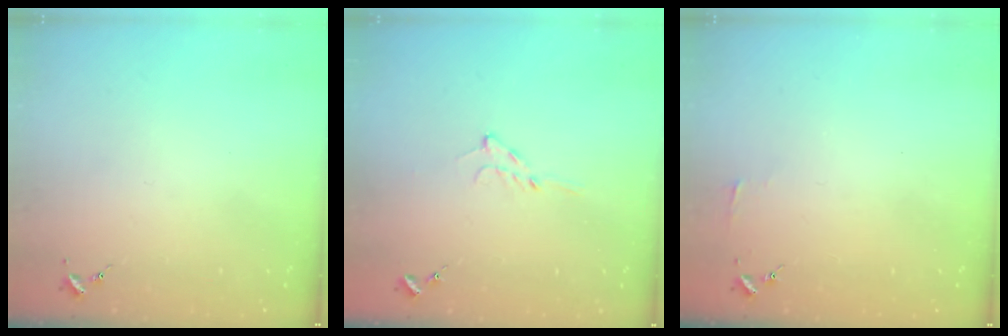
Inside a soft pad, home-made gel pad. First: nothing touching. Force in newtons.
{"total": 4.6, "press": 4.6, "slide": 0.5}
{"total": 2.9, "press": 2.9, "slide": 0.3}